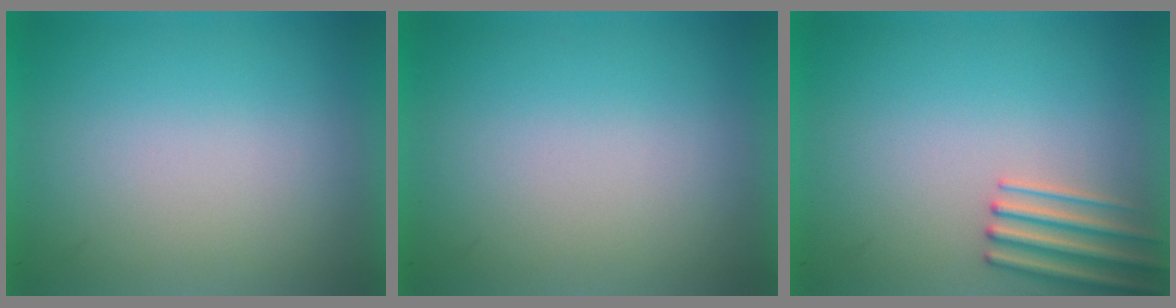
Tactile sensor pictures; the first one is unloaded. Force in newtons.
{"total": 1.0}
{"total": 2.0}